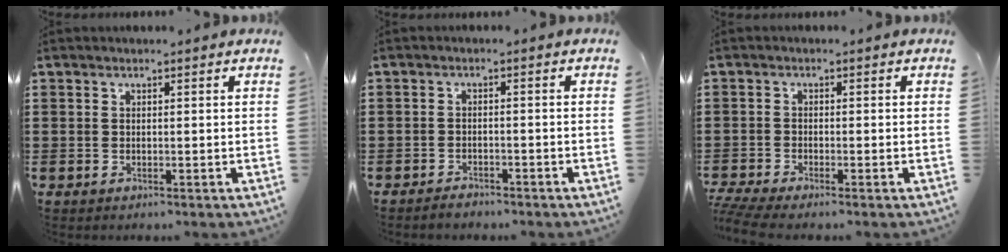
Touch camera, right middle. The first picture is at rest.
{"total": 1.6, "force": [-1.6, 0.3, 0.2], "torque": [-0.010, 0.000, -0.033]}
{"total": 2.2, "force": [-1.8, 0.0, 1.1], "torque": [-0.035, -0.005, -0.041]}